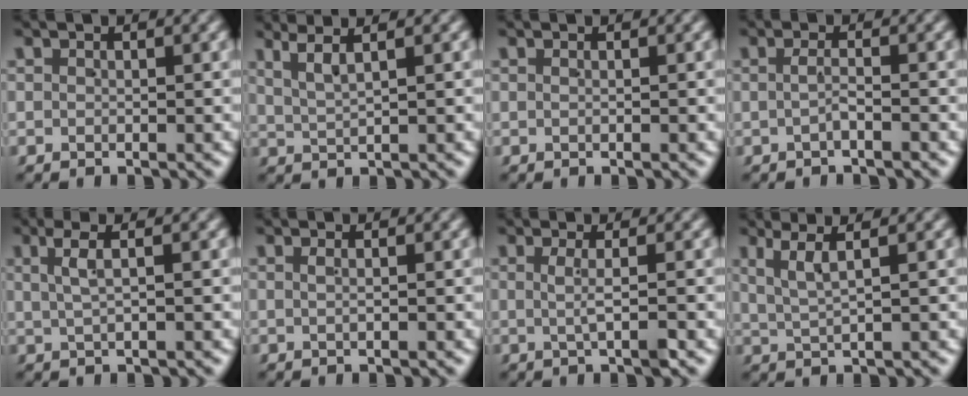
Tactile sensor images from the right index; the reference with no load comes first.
{"total": 2.6, "force": [2.0, 0.3, 1.7], "torque": [-0.035, 0.004, 0.038]}
{"total": 0.0}
{"total": 1.1, "force": [-0.7, 0.1, 0.9], "torque": [-0.021, -0.002, -0.013]}
{"total": 2.3, "force": [0.9, 0.3, 2.1], "torque": [-0.031, 0.010, 0.015]}
{"total": 0.7, "force": [0.1, -0.2, 0.7], "torque": [-0.011, 0.003, 0.001]}
{"total": 2.0, "force": [-0.1, -0.4, 1.9], "torque": [-0.032, 0.001, 0.001]}
{"total": 2.5, "force": [1.6, 0.4, 1.9], "torque": [-0.036, 0.003, 0.033]}